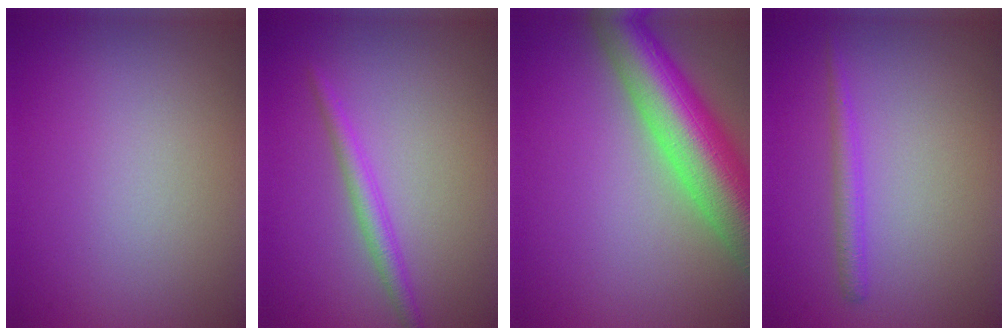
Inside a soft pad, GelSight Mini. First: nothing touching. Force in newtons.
{"total": 2.0, "press": 2.0, "slide": 0.1}
{"total": 10.4, "press": 10.4, "slide": 0.7}
{"total": 1.5, "press": 1.5, "slide": 0.1}